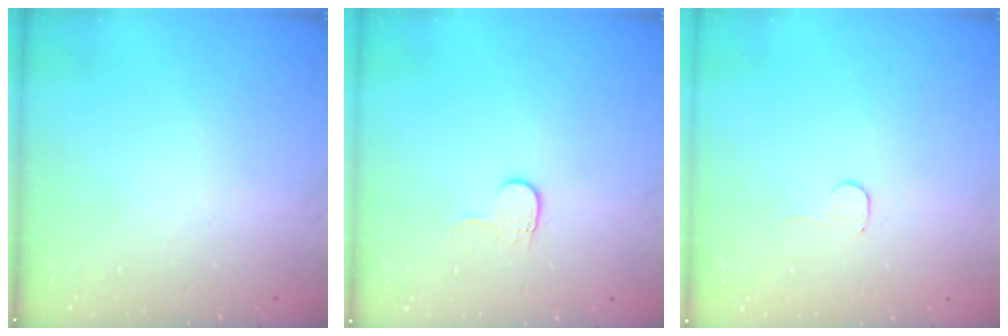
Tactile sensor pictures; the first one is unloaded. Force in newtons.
{"total": 3.9, "press": 3.8, "slide": 0.5}
{"total": 2.8, "press": 2.8, "slide": 0.2}